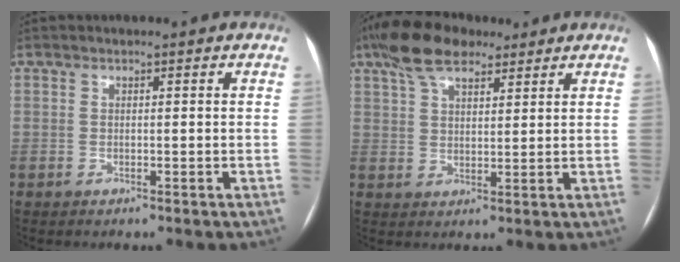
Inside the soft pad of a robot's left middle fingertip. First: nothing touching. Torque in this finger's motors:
{"motor_torque": [0.97, -0.88, 0.54, 0.17]}